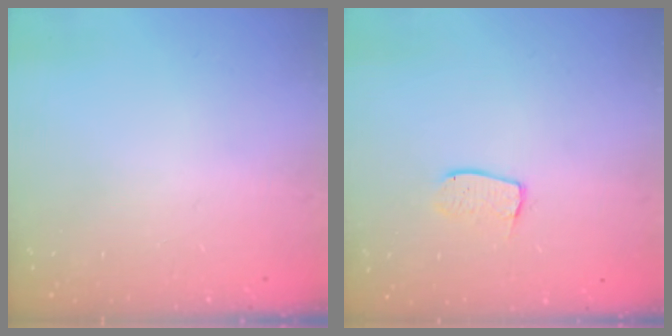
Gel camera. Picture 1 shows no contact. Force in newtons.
{"total": 6.6, "press": 6.5, "slide": 0.5}